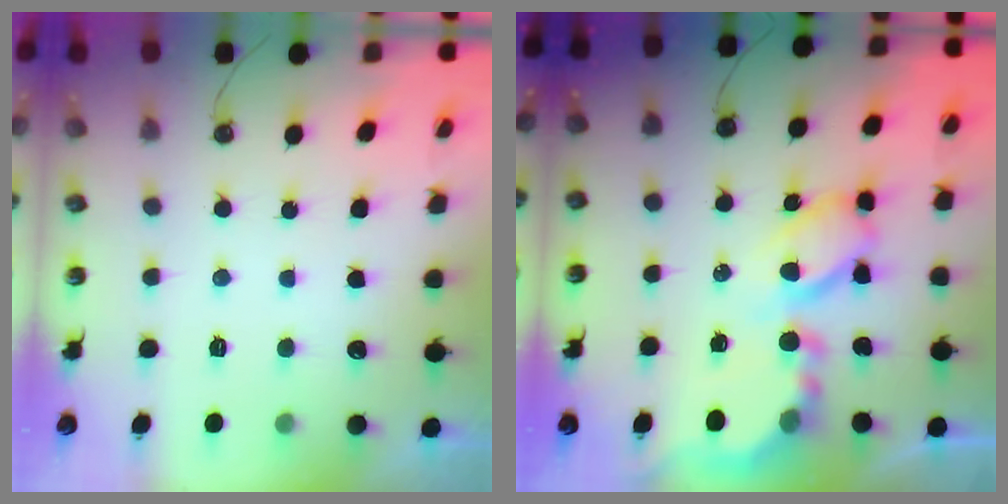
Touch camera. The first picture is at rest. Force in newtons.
{"total": 10.2, "press": 10.2, "slide": 0.6}